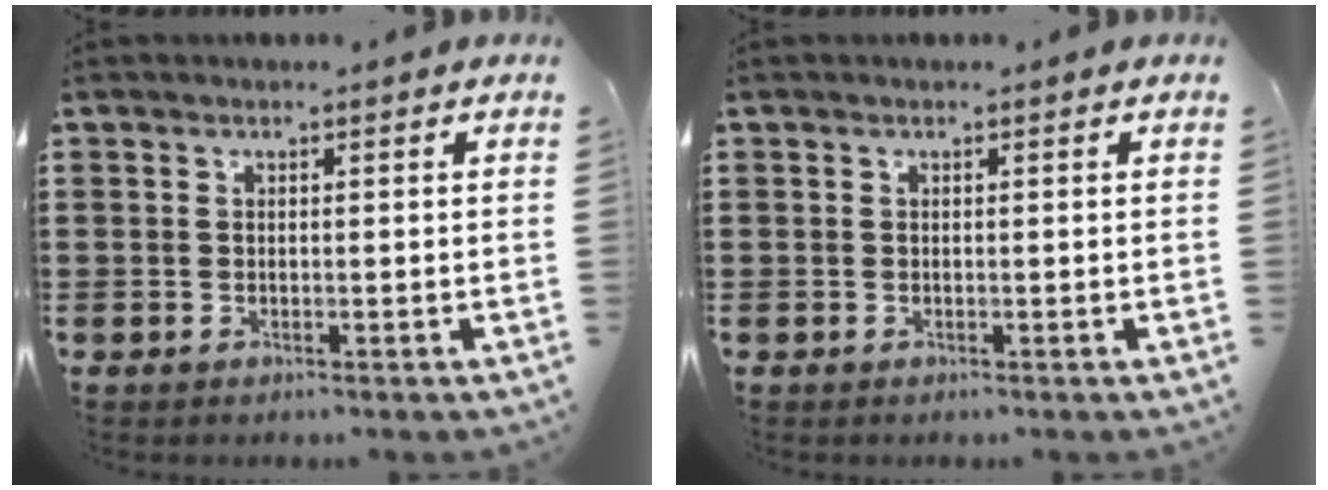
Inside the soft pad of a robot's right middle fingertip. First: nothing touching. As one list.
[{"total": 0.0}]